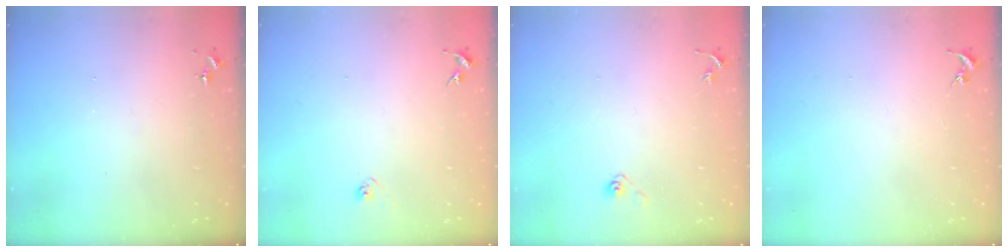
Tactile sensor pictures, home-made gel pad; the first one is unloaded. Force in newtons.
{"total": 3.3, "press": 3.2, "slide": 0.8}
{"total": 3.6, "press": 3.0, "slide": 2.1}
{"total": 0.0}